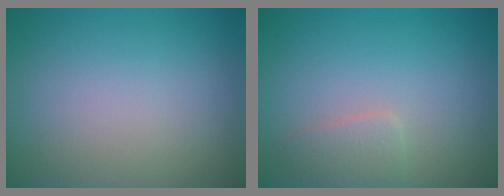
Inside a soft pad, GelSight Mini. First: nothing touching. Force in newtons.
{"total": 1.7, "press": 1.7, "slide": 0.1}